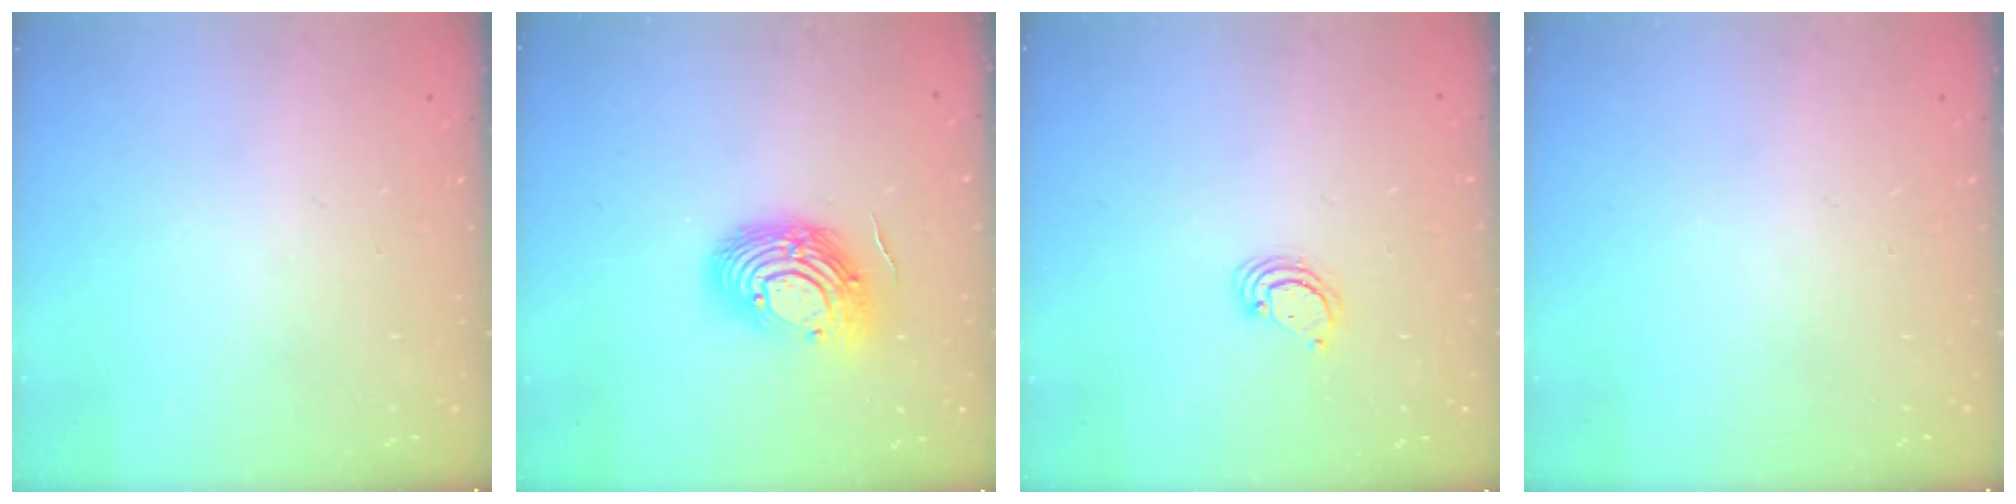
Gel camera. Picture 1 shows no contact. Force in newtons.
{"total": 13.5, "press": 13.5, "slide": 1.3}
{"total": 2.7, "press": 2.7, "slide": 0.2}
{"total": 0.0}